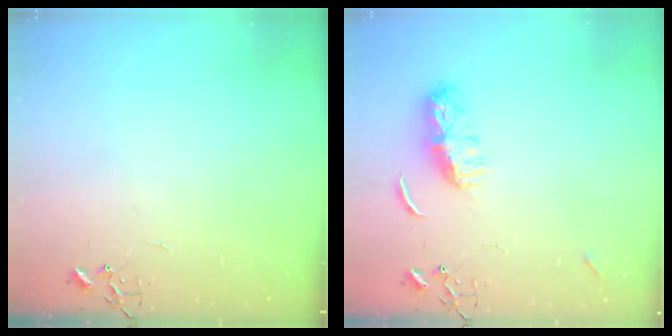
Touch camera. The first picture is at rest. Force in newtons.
{"total": 7.4, "press": 7.4, "slide": 0.5}